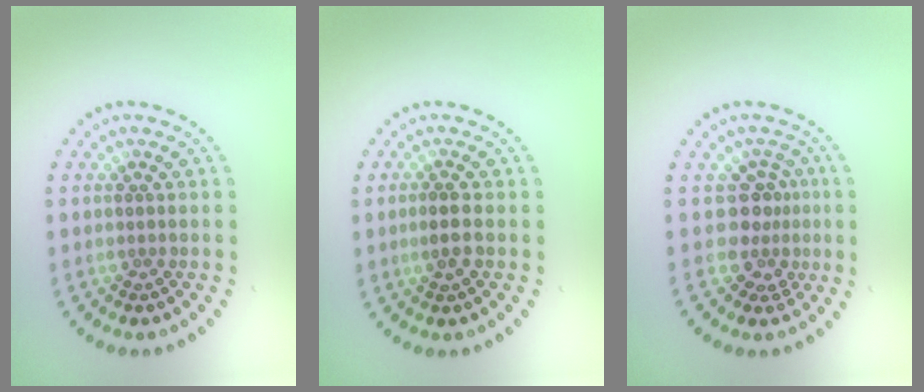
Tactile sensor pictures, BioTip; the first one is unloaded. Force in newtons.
{"total": 1.9, "press": 1.8, "slide": 0.6}
{"total": 2.7, "press": 2.0, "slide": 1.8}